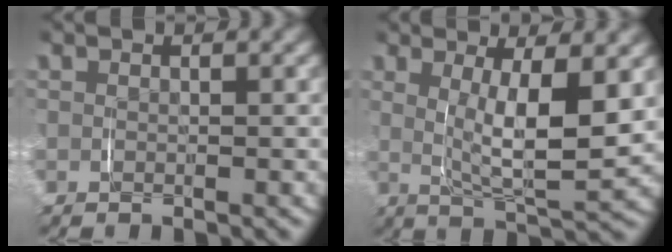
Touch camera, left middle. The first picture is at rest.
{"total": 7.0, "force": [1.4, 2.4, 6.5], "torque": [-0.109, -0.015, 0.027]}